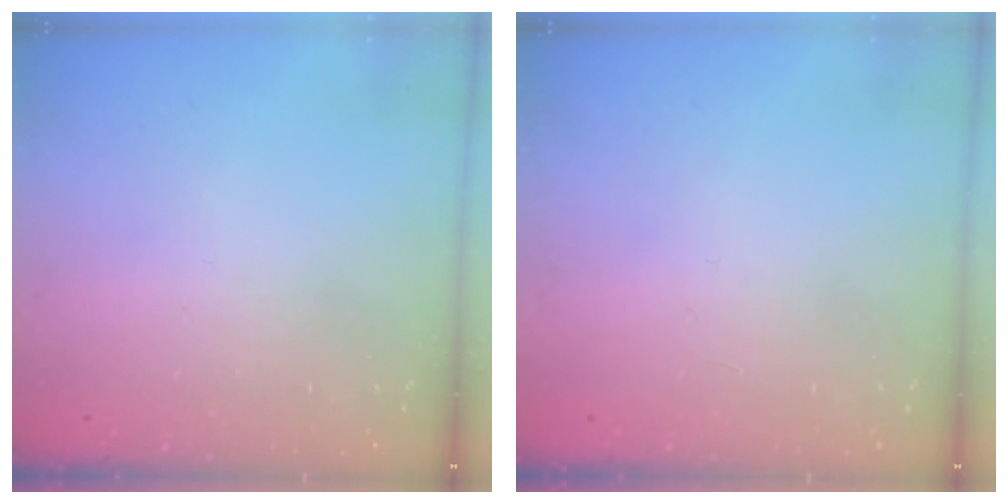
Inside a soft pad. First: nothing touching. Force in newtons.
{"total": 0.0}